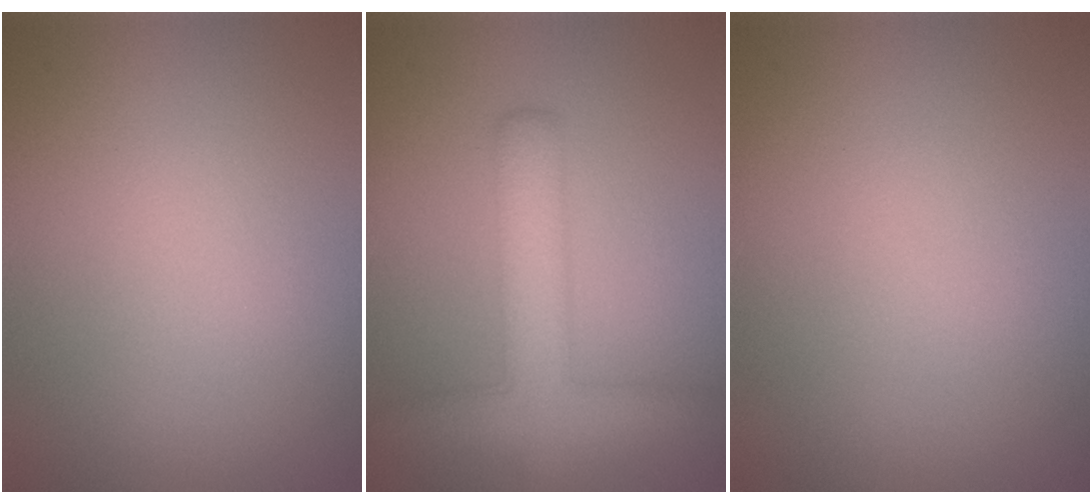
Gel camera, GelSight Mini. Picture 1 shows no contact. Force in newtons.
{"total": 4.9, "press": 4.9, "slide": 0.3}
{"total": 0.0}